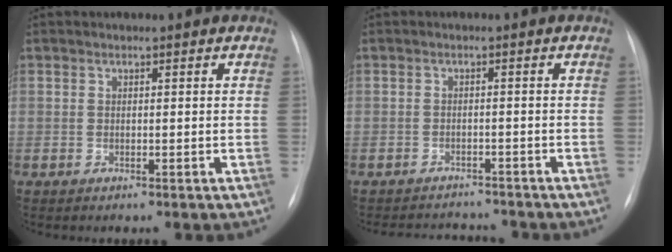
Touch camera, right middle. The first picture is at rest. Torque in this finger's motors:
{"motor_torque": [-0.02, 0.00, -0.01, -0.01]}